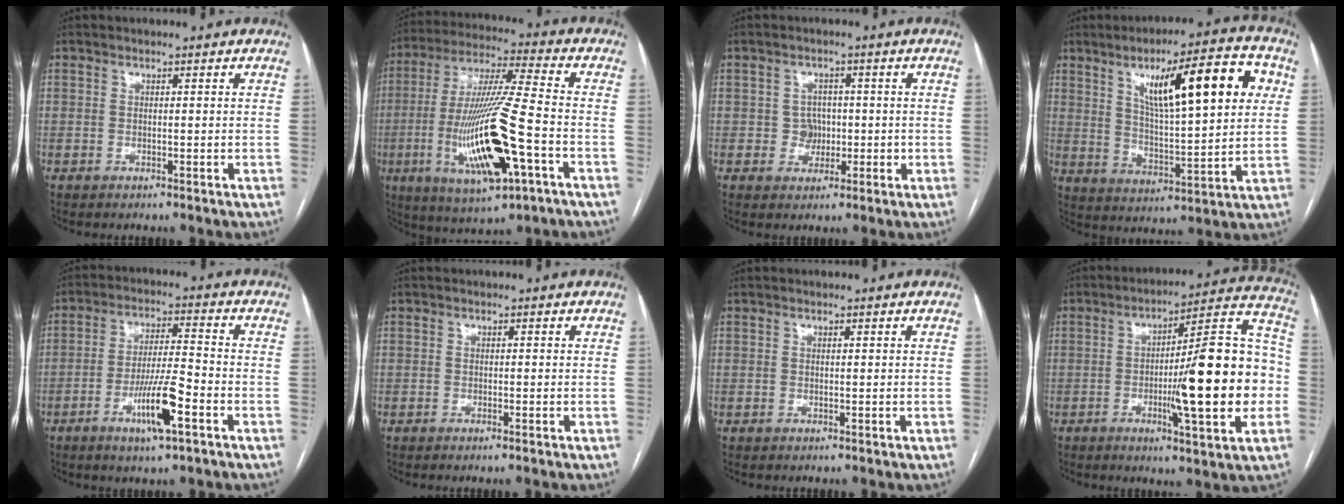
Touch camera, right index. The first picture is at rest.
{"total": 19.2, "force": [-5.5, 2.2, 18.2], "torque": [-0.376, -0.020, -0.091]}
{"total": 3.2, "force": [-0.2, 3.1, 0.8], "torque": [-0.002, 0.008, 0.000]}
{"total": 17.8, "force": [6.6, 3.0, 16.3], "torque": [-0.243, 0.022, 0.103]}
{"total": 8.9, "force": [-4.1, 0.7, 7.8], "torque": [-0.148, -0.007, -0.072]}
{"total": 0.6, "force": [-0.4, -0.1, 0.5], "torque": [-0.009, 0.001, -0.007]}
{"total": 0.0}
{"total": 19.8, "force": [-2.9, 2.2, 19.4], "torque": [-0.267, 0.016, -0.044]}